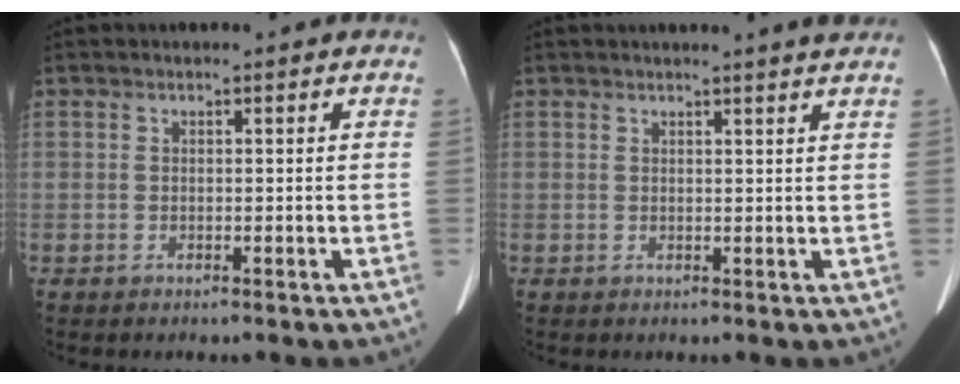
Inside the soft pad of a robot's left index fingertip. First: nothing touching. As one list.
[{"total": 3.5, "force": [3.0, -0.8, 1.4], "torque": [-0.022, 0.000, 0.028]}]